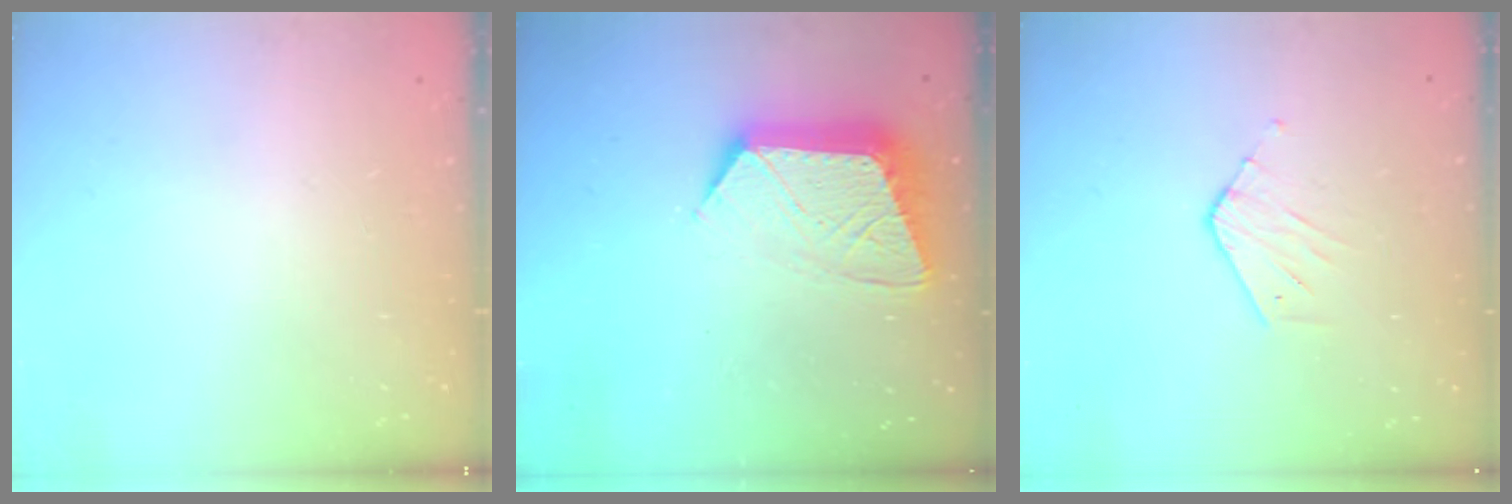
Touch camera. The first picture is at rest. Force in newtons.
{"total": 12.6, "press": 12.6, "slide": 1.0}
{"total": 3.3, "press": 3.3, "slide": 0.2}